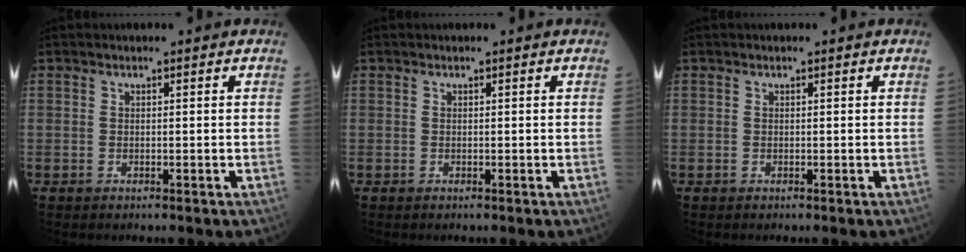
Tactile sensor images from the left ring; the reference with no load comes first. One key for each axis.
{"total": 0.0}
{"total": 0.0}